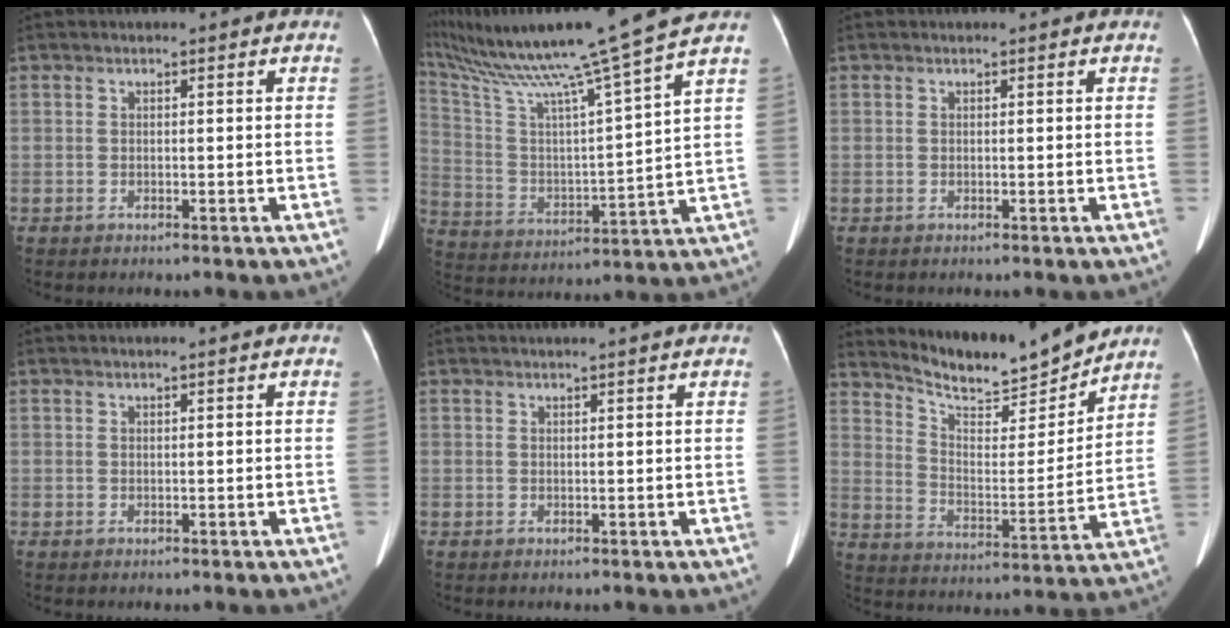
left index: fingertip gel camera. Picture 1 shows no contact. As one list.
[{"total": 23.2, "force": [19.0, -2.2, 13.1], "torque": [-0.249, -0.024, 0.317]}, {"total": 0.0}, {"total": 1.4, "force": [1.2, -0.3, 0.7], "torque": [-0.009, 0.013, 0.022]}, {"total": 4.9, "force": [4.5, -0.4, 2.0], "torque": [-0.022, 0.026, 0.051]}, {"total": 14.8, "force": [14.0, 1.4, 4.4], "torque": [-0.082, -0.016, 0.224]}]